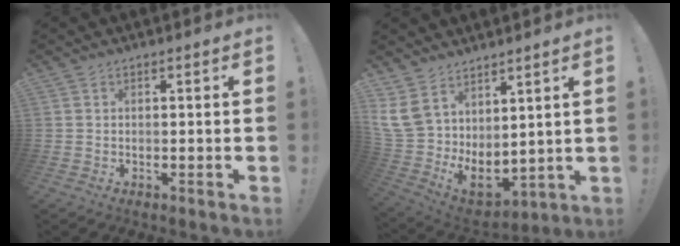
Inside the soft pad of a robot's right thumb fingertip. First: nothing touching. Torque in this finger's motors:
{"motor_torque": [1.84, 3.17, 0.89, 0.13, 0.32]}